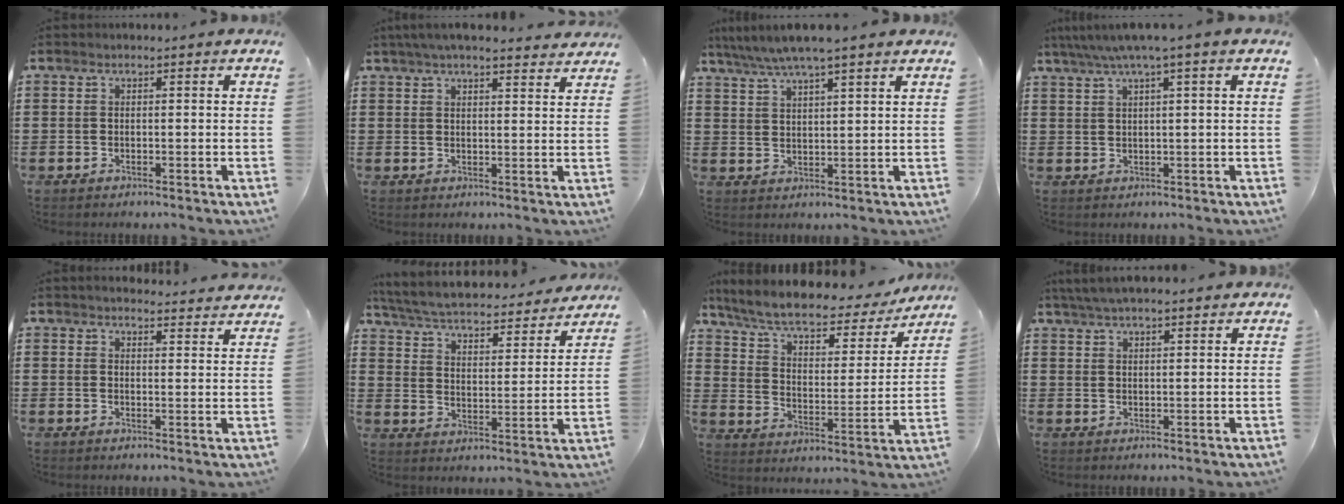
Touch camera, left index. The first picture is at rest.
{"total": 4.5, "force": [4.1, 0.6, 1.7], "torque": [-0.044, -0.004, 0.076]}
{"total": 4.9, "force": [4.1, 0.0, 2.8], "torque": [-0.065, -0.014, 0.070]}
{"total": 3.4, "force": [1.6, -0.3, 3.0], "torque": [-0.060, -0.001, 0.026]}
{"total": 3.0, "force": [3.0, -0.1, 0.3], "torque": [-0.006, -0.017, 0.052]}
{"total": 4.7, "force": [4.5, 0.2, 1.2], "torque": [-0.048, -0.035, 0.071]}
{"total": 7.2, "force": [5.8, 1.8, 4.0], "torque": [-0.101, -0.033, 0.095]}
{"total": 4.2, "force": [3.7, 0.4, 1.8], "torque": [-0.045, 0.000, 0.069]}